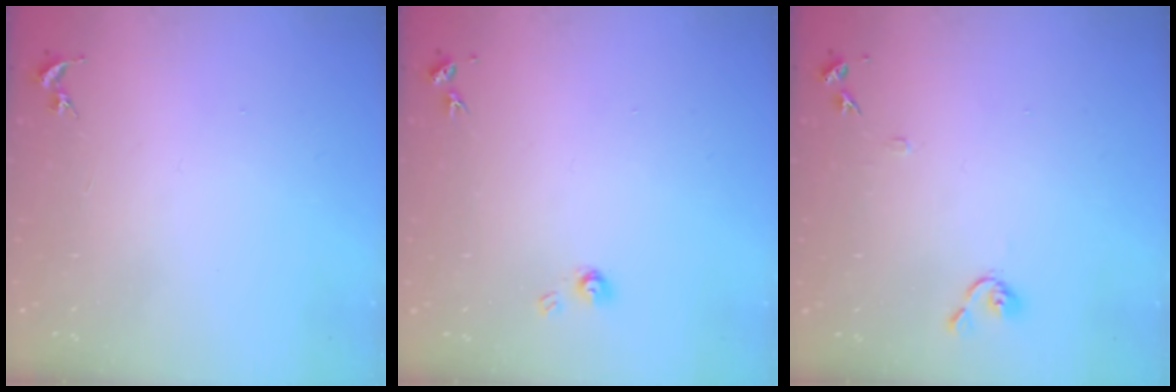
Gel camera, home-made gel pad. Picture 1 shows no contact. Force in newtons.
{"total": 3.9, "press": 3.9, "slide": 0.3}
{"total": 6.2, "press": 6.2, "slide": 0.6}